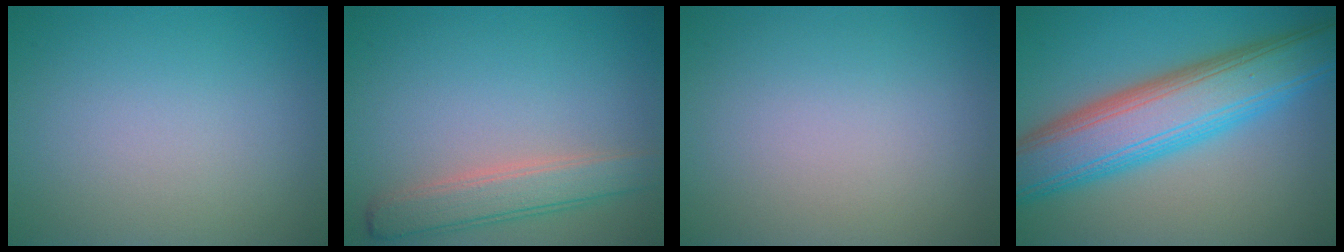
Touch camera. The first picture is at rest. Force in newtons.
{"total": 3.5, "press": 3.5, "slide": 0.2}
{"total": 0.0}
{"total": 10.1, "press": 10.1, "slide": 0.8}